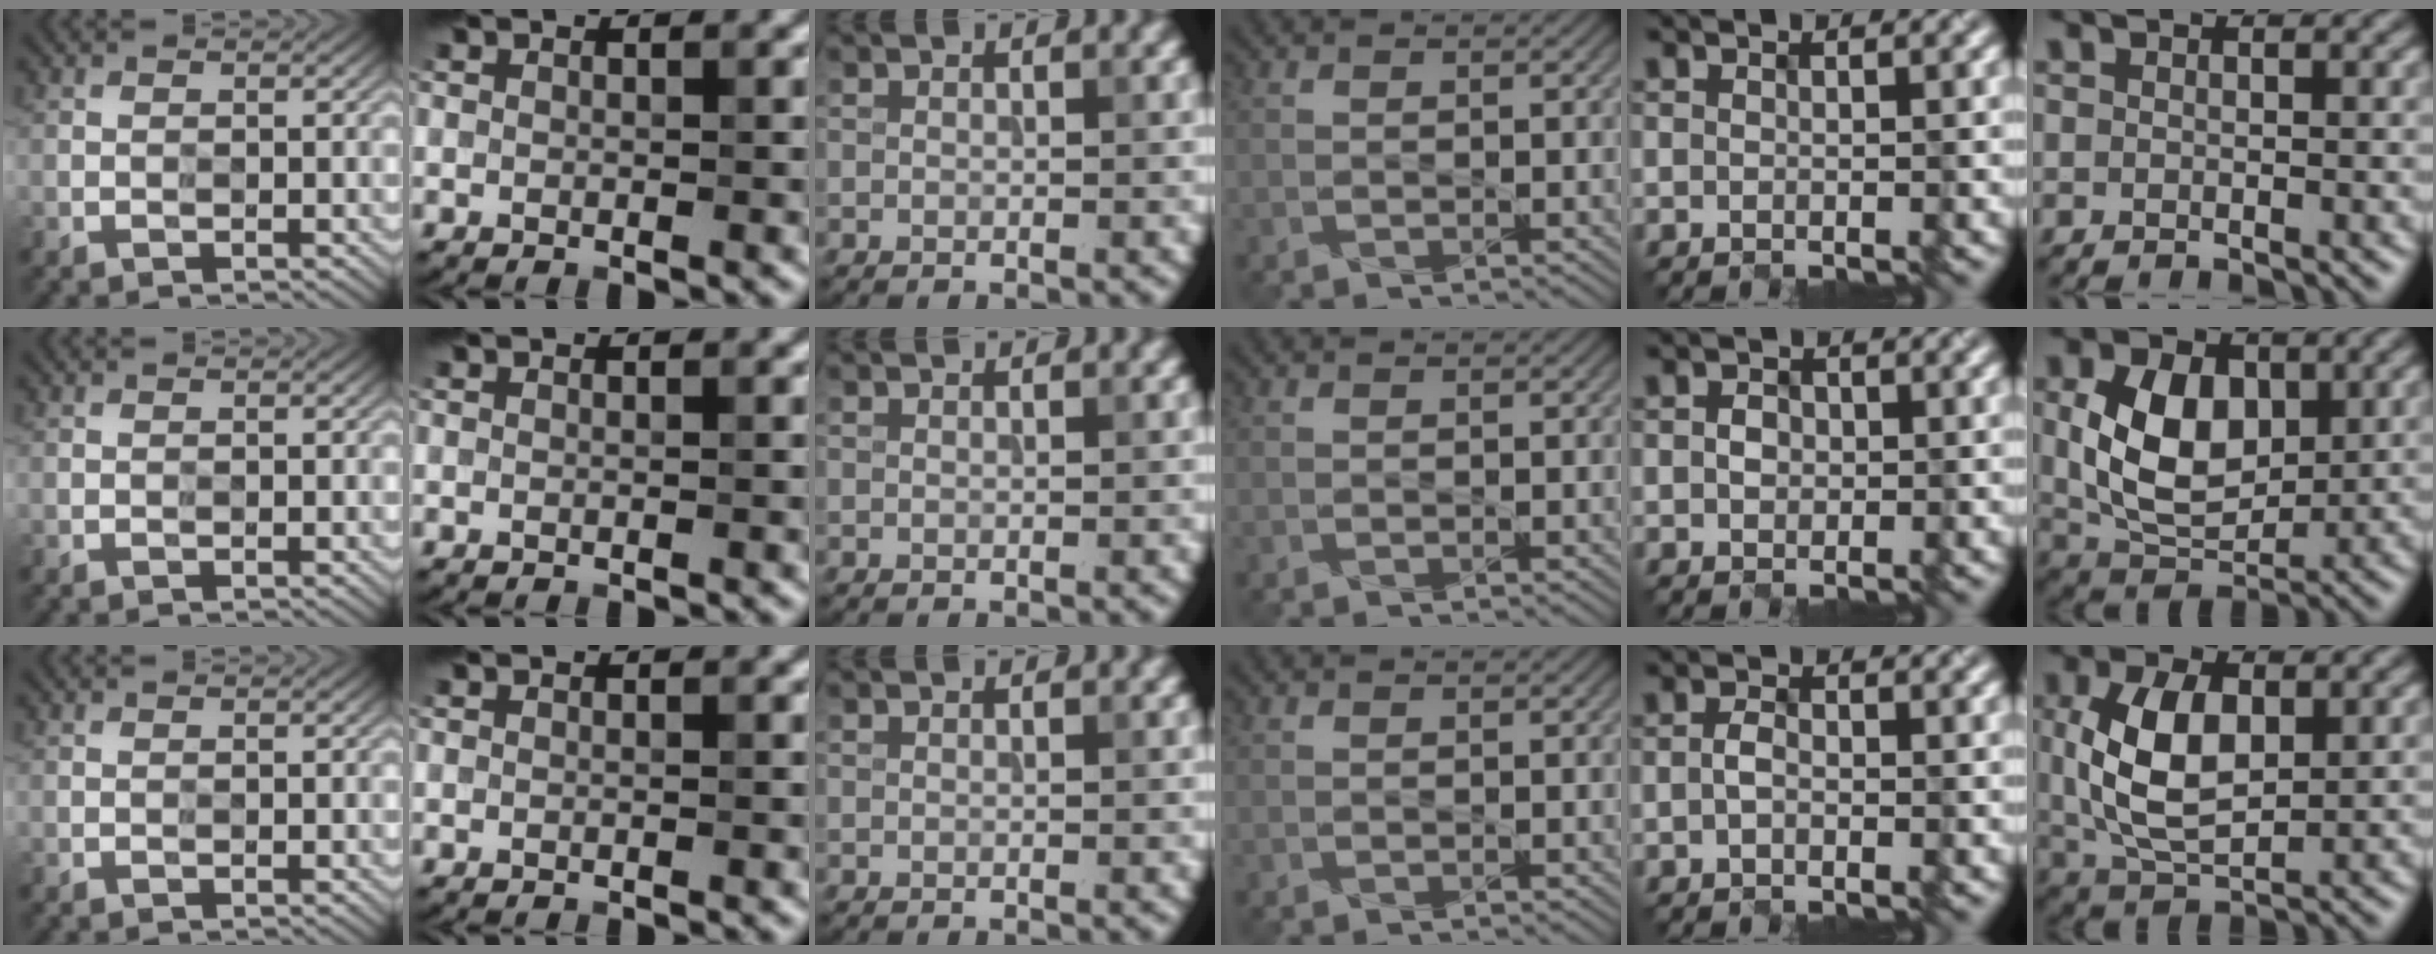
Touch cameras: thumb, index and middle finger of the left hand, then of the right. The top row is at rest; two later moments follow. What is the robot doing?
{"motion": "extract", "object": "drawer"}